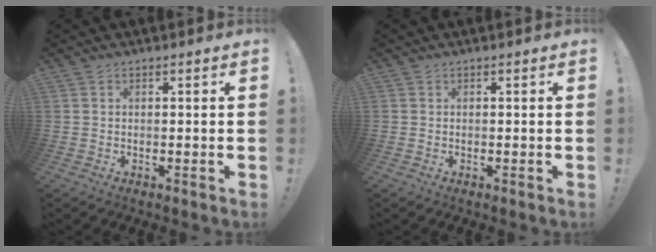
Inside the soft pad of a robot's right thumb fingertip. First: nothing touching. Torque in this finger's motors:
{"motor_torque": [-0.31, -0.26, -0.12, 0.39, -0.04]}